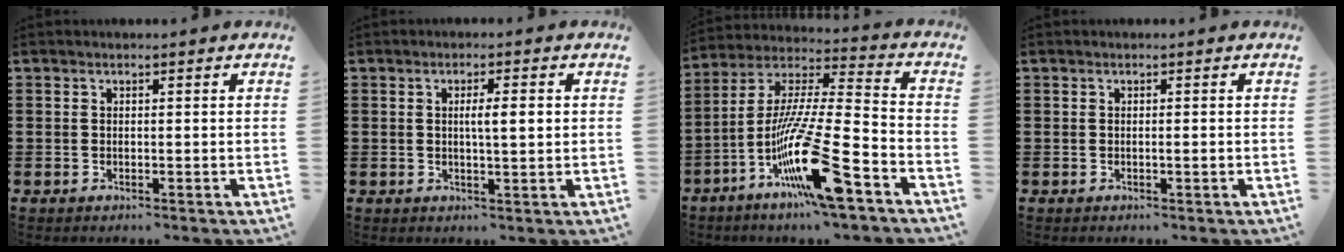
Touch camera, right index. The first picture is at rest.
{"total": 3.5, "force": [0.4, 0.6, 3.4], "torque": [-0.065, 0.001, 0.005]}
{"total": 17.9, "force": [-10.0, 1.5, 14.9], "torque": [-0.310, -0.001, -0.183]}
{"total": 0.8, "force": [-0.3, -0.1, 0.7], "torque": [-0.012, -0.004, -0.004]}